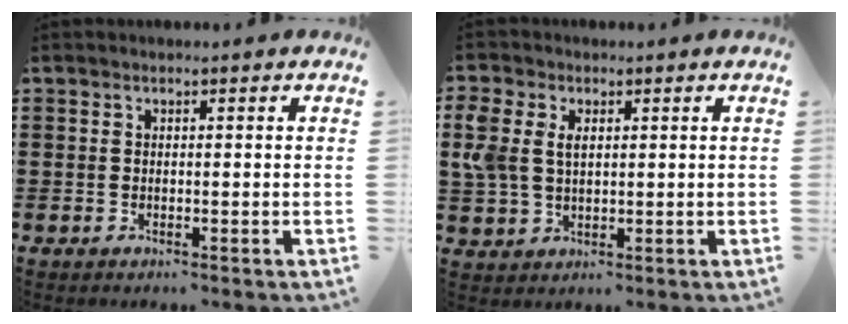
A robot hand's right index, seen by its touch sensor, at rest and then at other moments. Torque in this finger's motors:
{"motor_torque": [0.54, -0.06, 0.25, 0.12]}